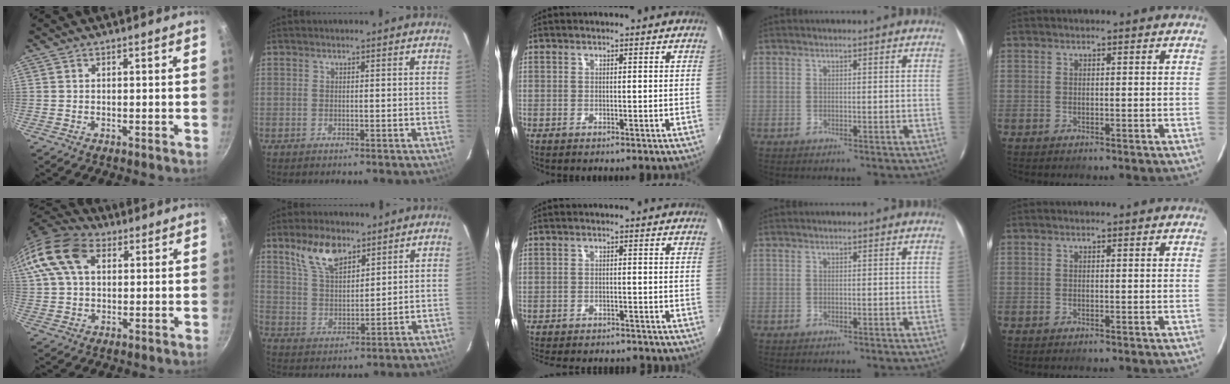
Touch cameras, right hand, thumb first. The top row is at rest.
{"thumb": {"total": 16.9, "force": [5.6, 11.2, 11.3], "torque": [-0.230, 0.024, 0.088]}, "index": {"total": 9.5, "force": [6.3, 4.3, 5.6], "torque": [-0.104, 0.012, 0.127]}, "middle": {"total": 11.1, "force": [-9.7, 3.4, 4.1], "torque": [-0.097, -0.016, -0.136]}}